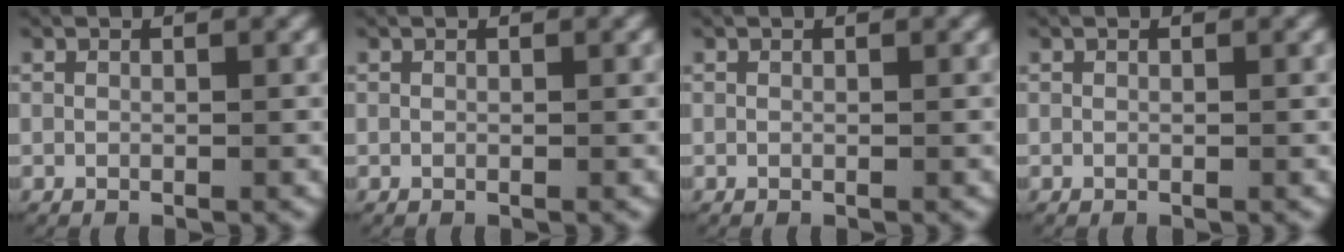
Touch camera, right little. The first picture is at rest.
{"total": 0.0}
{"total": 0.0}
{"total": 0.0}